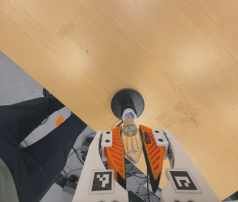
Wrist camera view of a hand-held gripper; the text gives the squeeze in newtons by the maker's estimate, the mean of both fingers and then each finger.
{"total": 21.5, "left": 23.2, "right": 19.8}